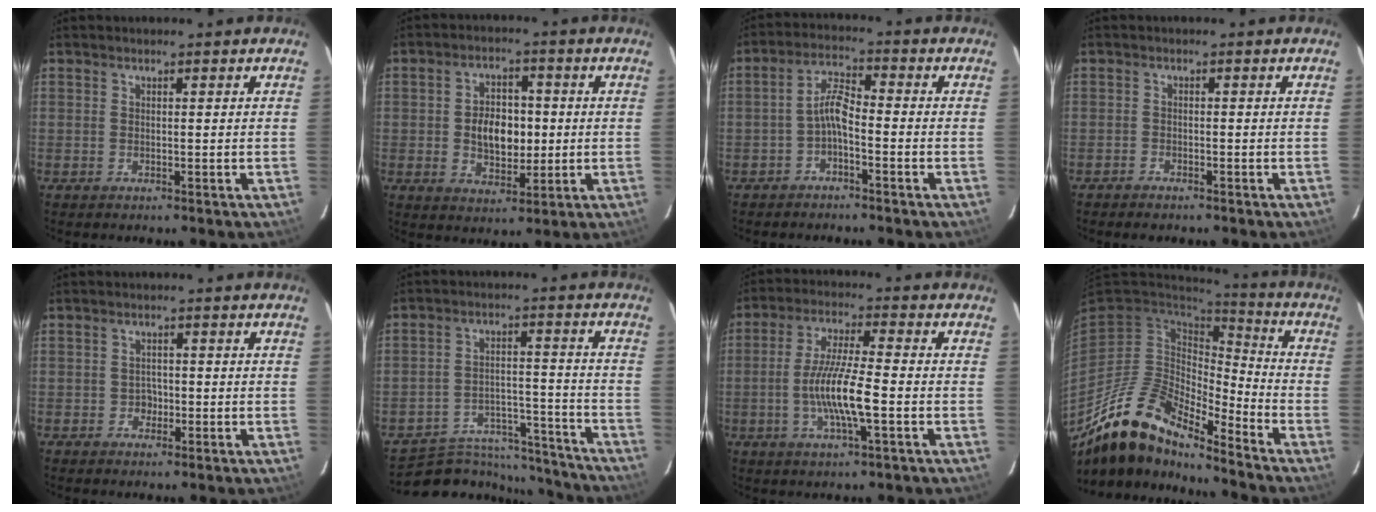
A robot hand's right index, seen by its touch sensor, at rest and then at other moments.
{"total": 8.4, "force": [-0.3, 5.5, 6.4], "torque": [-0.115, 0.012, 0.002]}
{"total": 4.2, "force": [-2.1, 1.1, 3.5], "torque": [-0.077, 0.015, -0.041]}
{"total": 1.7, "force": [-1.6, 0.5, 0.5], "torque": [-0.019, 0.000, -0.030]}
{"total": 1.9, "force": [-0.8, 1.7, 0.2], "torque": [-0.003, 0.005, -0.010]}
{"total": 15.4, "force": [-14.1, 5.4, 3.0], "torque": [-0.057, 0.033, -0.196]}
{"total": 9.9, "force": [-2.6, 1.0, 9.5], "torque": [-0.186, -0.004, -0.049]}
{"total": 17.4, "force": [-14.2, 4.7, 9.0], "torque": [-0.166, -0.017, -0.273]}